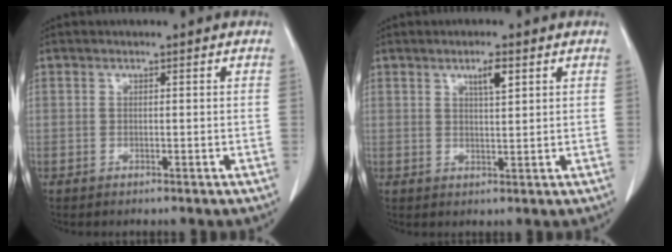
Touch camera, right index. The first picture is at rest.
{"total": 3.3, "force": [1.8, 0.5, 2.8], "torque": [-0.046, -0.003, 0.030]}